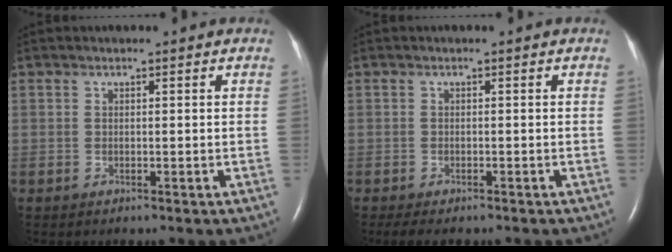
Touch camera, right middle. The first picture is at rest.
{"total": 4.0, "force": [-3.1, 1.3, 2.1], "torque": [-0.034, -0.012, -0.038]}